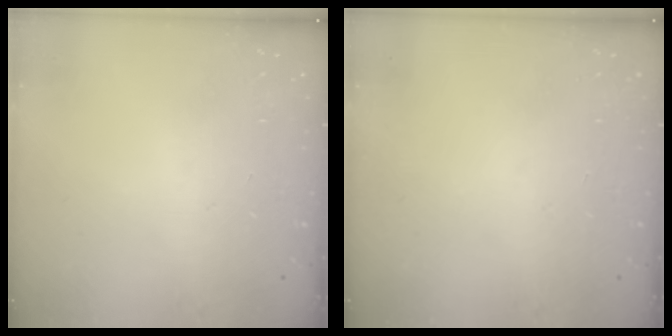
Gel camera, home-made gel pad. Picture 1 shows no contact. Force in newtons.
{"total": 0.0}